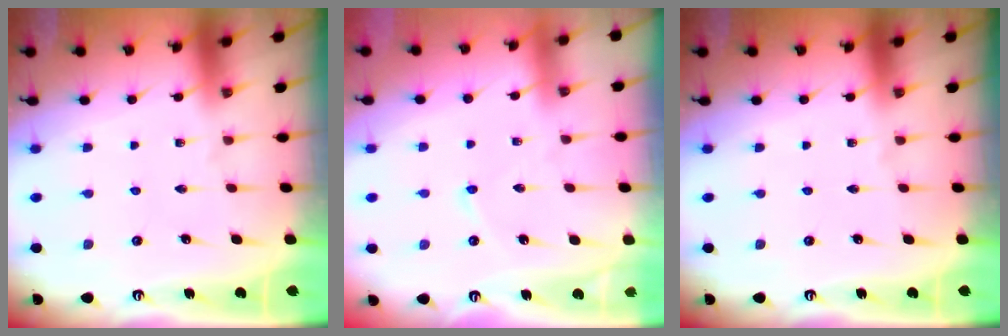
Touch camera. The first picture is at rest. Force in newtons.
{"total": 2.2, "press": 2.2, "slide": 0.2}
{"total": 0.0}